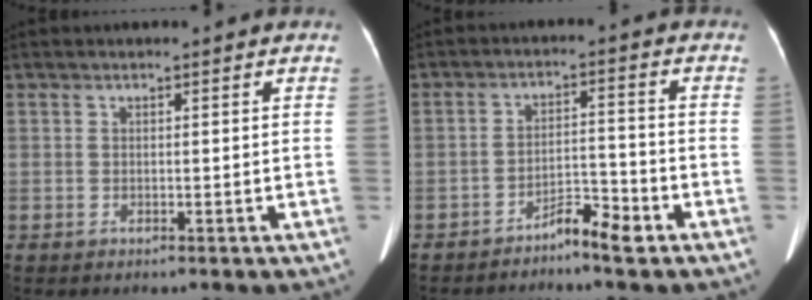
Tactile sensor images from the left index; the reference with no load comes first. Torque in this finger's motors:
{"motor_torque": [-0.08, 0.15, 0.02, 0.01]}